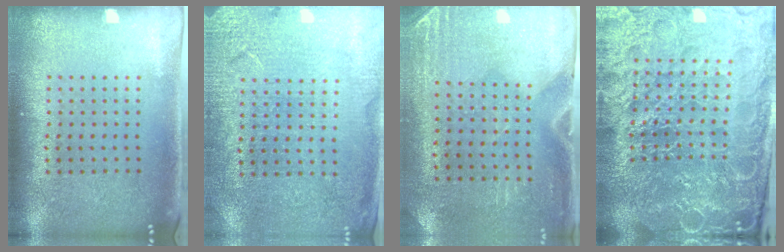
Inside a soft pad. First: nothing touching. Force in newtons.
{"total": 2.7, "press": 2.7, "slide": 0.1}
{"total": 2.9, "press": 2.5, "slide": 1.4}
{"total": 6.5, "press": 5.7, "slide": 3.0}